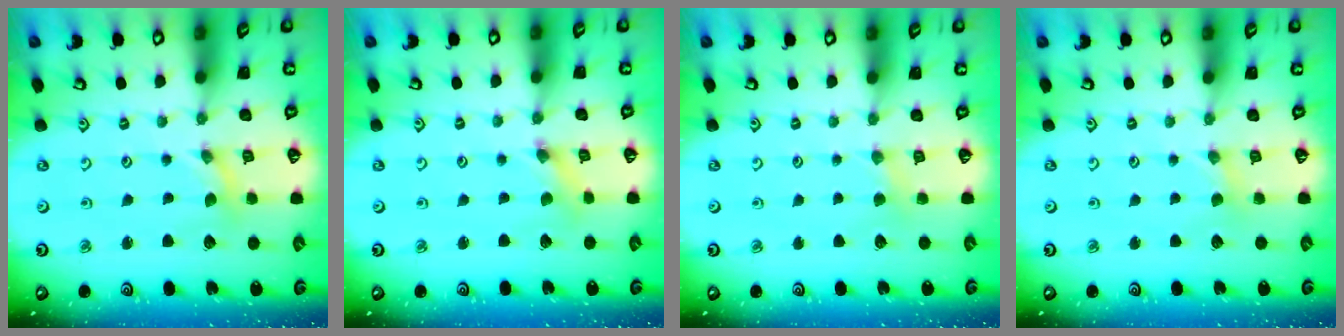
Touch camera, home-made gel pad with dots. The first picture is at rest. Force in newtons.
{"total": 1.6, "press": 1.5, "slide": 0.3}
{"total": 2.6, "press": 2.6, "slide": 0.5}
{"total": 0.9, "press": 0.9, "slide": 0.2}